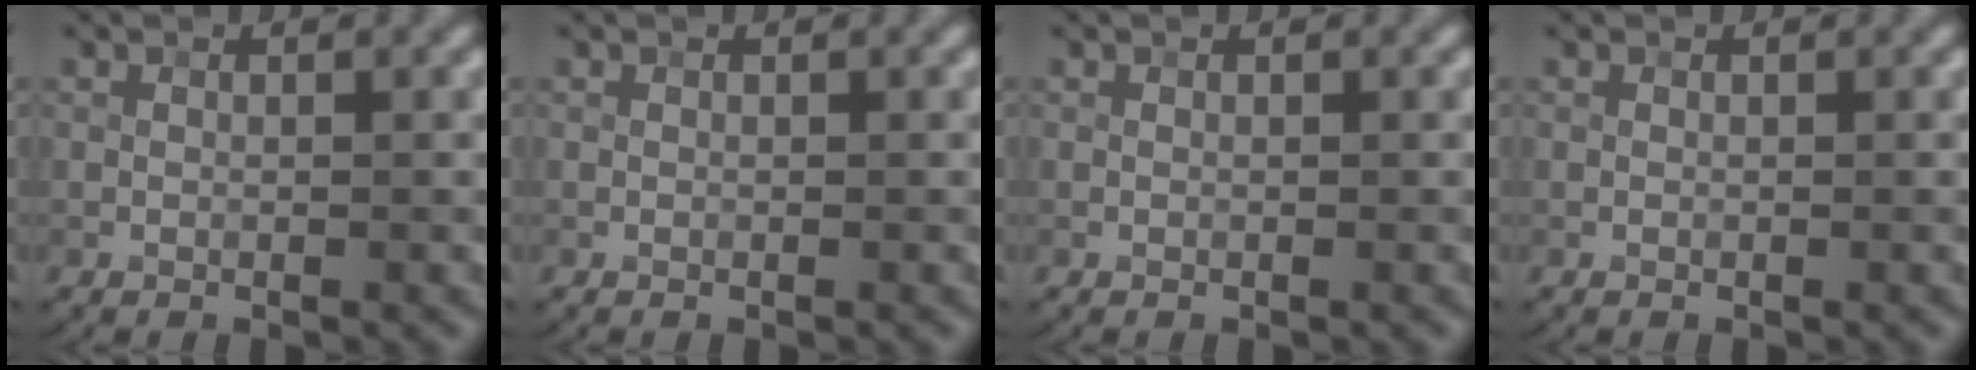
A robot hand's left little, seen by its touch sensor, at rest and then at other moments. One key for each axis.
{"total": 0.0}
{"total": 0.0}
{"total": 0.0}